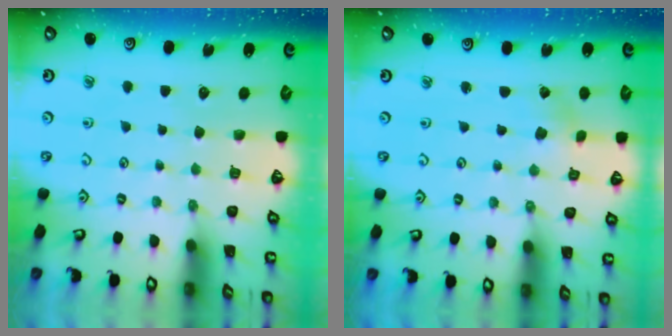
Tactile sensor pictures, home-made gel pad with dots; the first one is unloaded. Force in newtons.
{"total": 1.2, "press": 1.2, "slide": 0.1}